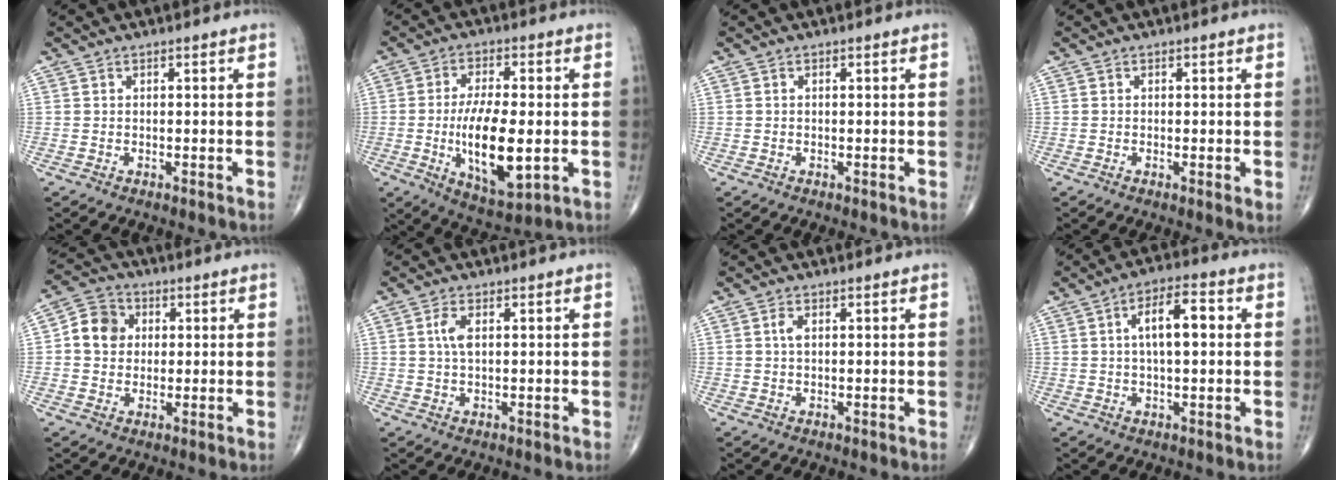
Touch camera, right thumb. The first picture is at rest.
{"total": 14.5, "force": [-2.2, 5.7, 13.1], "torque": [-0.221, -0.008, -0.030]}
{"total": 0.0}
{"total": 1.4, "force": [-0.2, 0.2, 1.4], "torque": [-0.025, -0.006, -0.006]}
{"total": 7.3, "force": [0.9, 6.4, 3.4], "torque": [-0.042, 0.011, 0.005]}
{"total": 2.9, "force": [0.7, 1.3, 2.5], "torque": [-0.058, 0.004, 0.013]}
{"total": 1.5, "force": [0.3, 0.8, 1.2], "torque": [-0.027, 0.004, 0.007]}
{"total": 9.9, "force": [1.4, 4.0, 8.9], "torque": [-0.139, 0.020, 0.017]}